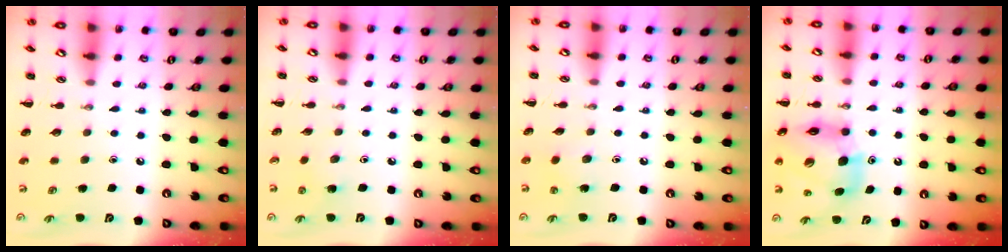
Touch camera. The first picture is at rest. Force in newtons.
{"total": 3.1, "press": 2.9, "slide": 1.0}
{"total": 2.6, "press": 2.5, "slide": 0.7}
{"total": 10.6, "press": 10.3, "slide": 2.6}